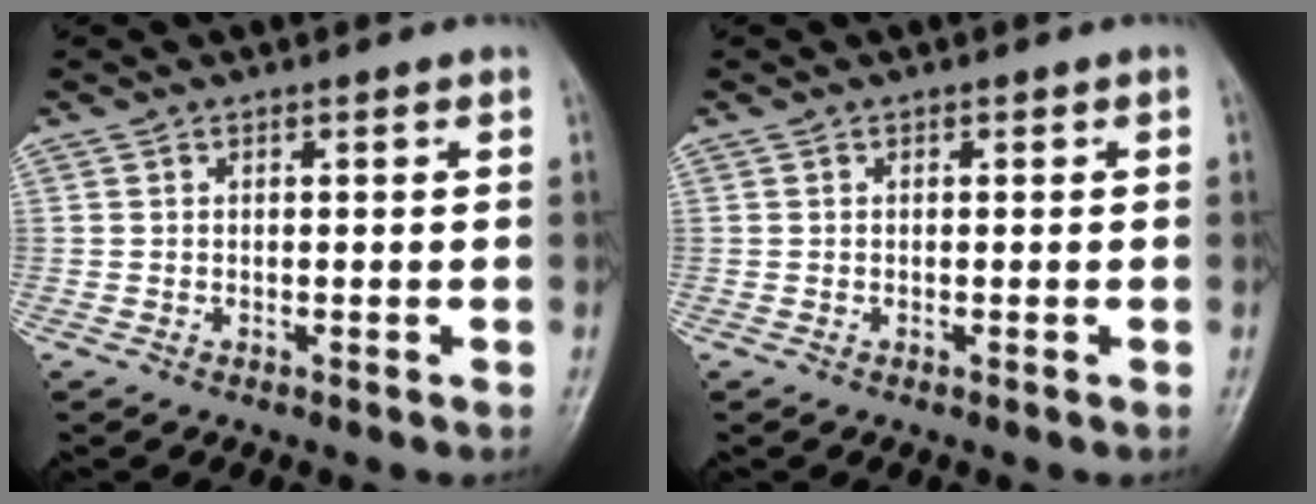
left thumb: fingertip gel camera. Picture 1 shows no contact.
{"total": 0.0}